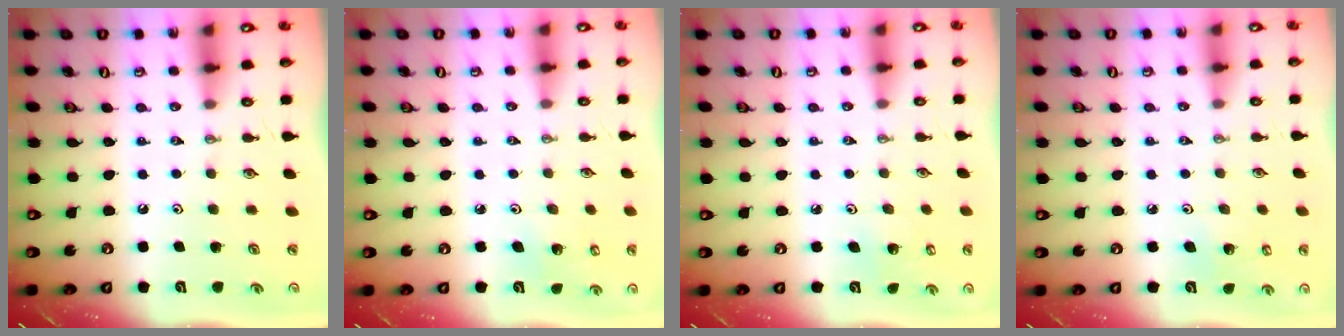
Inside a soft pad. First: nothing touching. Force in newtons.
{"total": 4.0, "press": 3.9, "slide": 1.1}
{"total": 2.7, "press": 2.7, "slide": 0.2}
{"total": 5.3, "press": 5.1, "slide": 1.3}